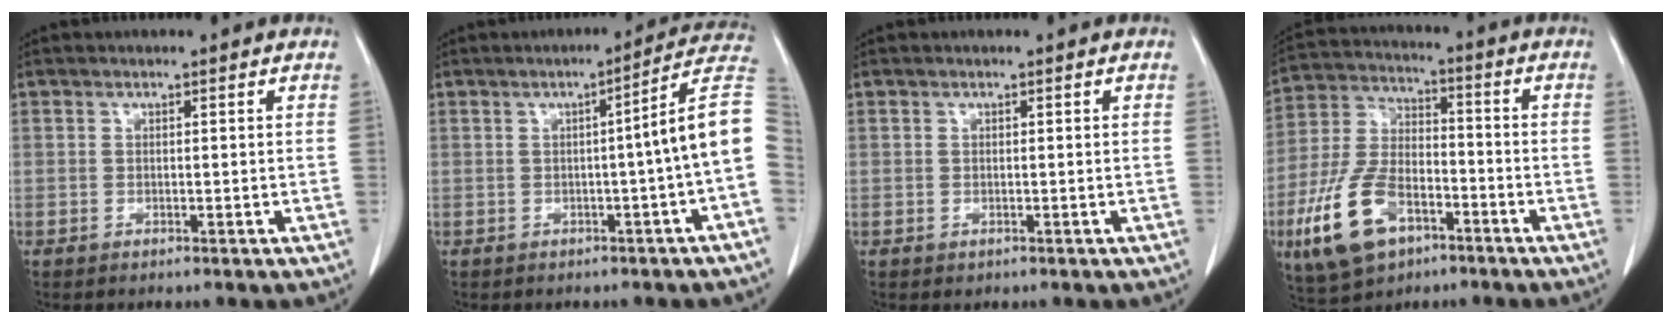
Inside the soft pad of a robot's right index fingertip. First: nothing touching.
{"total": 8.4, "force": [-0.7, -1.7, 8.2], "torque": [-0.094, 0.018, -0.015]}
{"total": 0.6, "force": [-0.1, 0.6, 0.0], "torque": [0.002, 0.004, -0.003]}
{"total": 14.3, "force": [-6.7, 7.8, 9.9], "torque": [-0.223, 0.004, -0.120]}